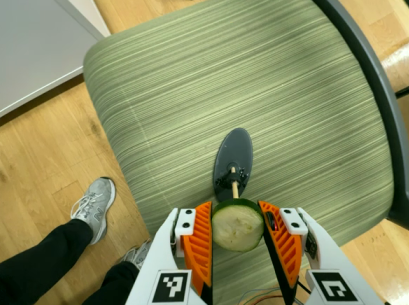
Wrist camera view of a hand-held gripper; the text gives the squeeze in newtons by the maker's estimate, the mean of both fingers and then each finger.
{"total": 9.6, "left": 10.4, "right": 8.8}